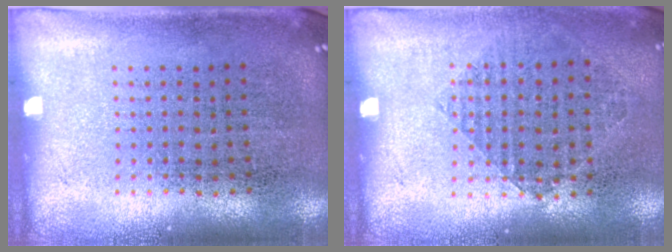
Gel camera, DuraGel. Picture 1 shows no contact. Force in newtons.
{"total": 0.9, "press": 0.9, "slide": 0.3}